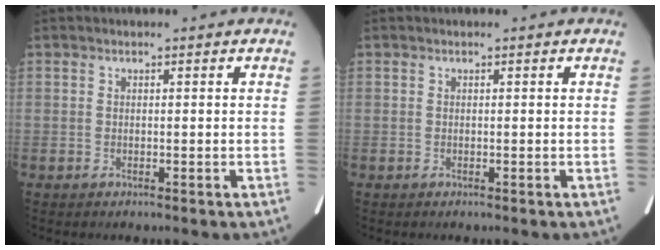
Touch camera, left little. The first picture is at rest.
{"total": 0.0}